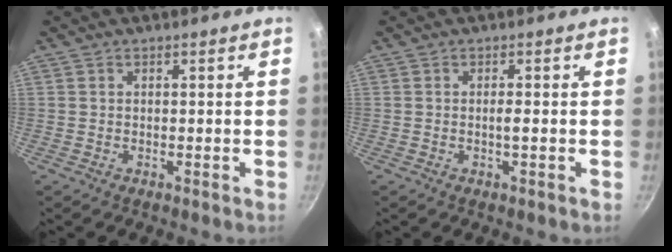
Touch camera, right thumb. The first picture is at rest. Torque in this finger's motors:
{"motor_torque": [1.50, 1.00, 0.99, -0.74, 0.35]}